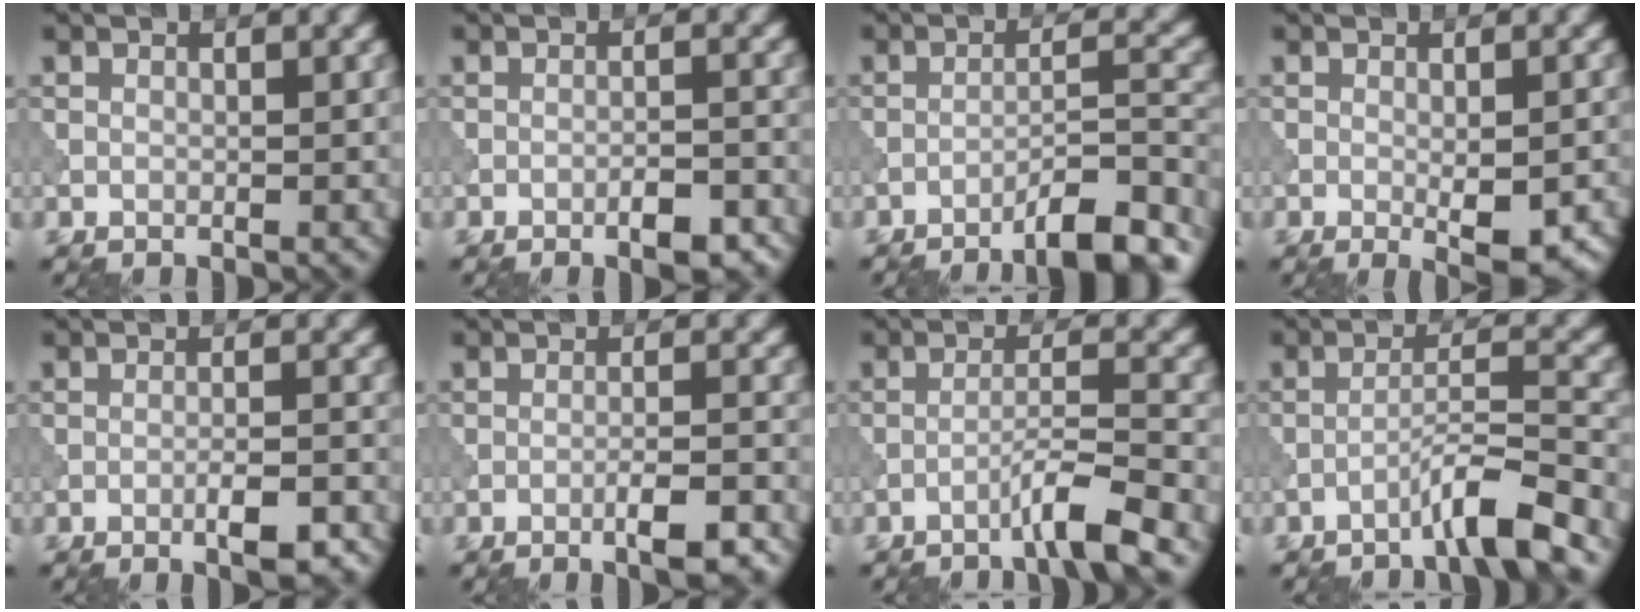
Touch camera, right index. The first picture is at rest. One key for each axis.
{"total": 3.1, "fx": -1.8, "fy": 0.7, "fz": 2.3, "tx": -0.039, "ty": 0.005, "tz": -0.030}
{"total": 7.7, "fx": -6.0, "fy": 1.3, "fz": 4.5, "tx": -0.058, "ty": 0.018, "tz": -0.093}
{"total": 3.9, "fx": -1.1, "fy": 1.1, "fz": 3.6, "tx": -0.056, "ty": -0.009, "tz": -0.010}
{"total": 3.7, "fx": -2.0, "fy": 0.6, "fz": 3.1, "tx": -0.052, "ty": 0.005, "tz": -0.032}
{"total": 3.9, "fx": -2.2, "fy": 0.6, "fz": 3.2, "tx": -0.052, "ty": 0.007, "tz": -0.036}
{"total": 4.0, "fx": -2.6, "fy": 0.0, "fz": 3.1, "tx": -0.047, "ty": 0.016, "tz": -0.059}
{"total": 4.6, "fx": -3.2, "fy": 0.1, "fz": 3.3, "tx": -0.053, "ty": 0.020, "tz": -0.069}